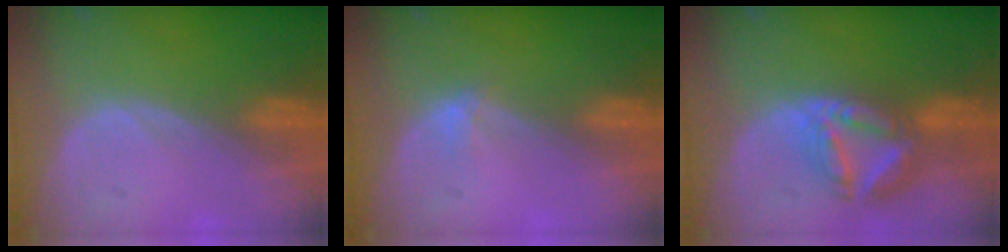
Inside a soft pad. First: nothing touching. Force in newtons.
{"total": 1.3, "press": 0.9, "slide": 0.9}
{"total": 8.3, "press": 7.1, "slide": 4.2}